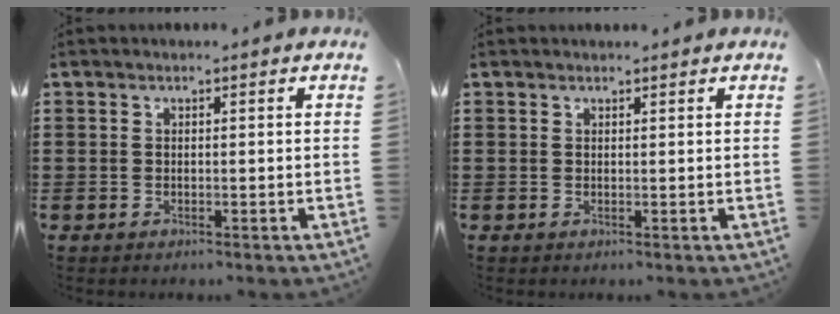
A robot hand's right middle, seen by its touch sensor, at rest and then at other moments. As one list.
[{"total": 0.5, "force": [0.5, 0.0, -0.1], "torque": [-0.002, -0.002, 0.011]}]